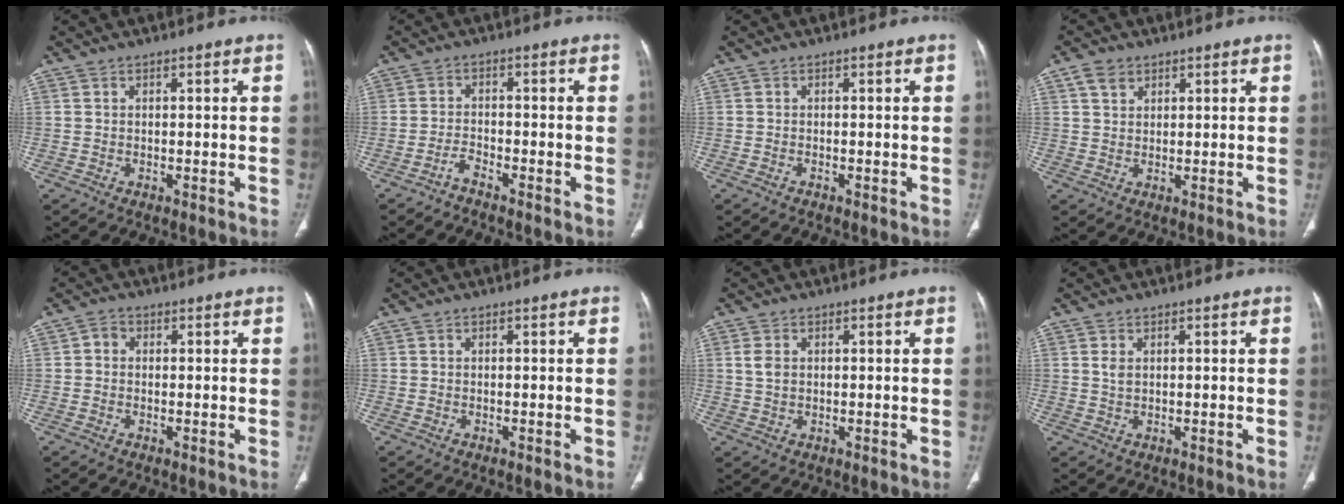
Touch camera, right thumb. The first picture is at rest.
{"total": 2.1, "force": [-2.0, 0.3, 0.8], "torque": [-0.019, 0.015, -0.041]}
{"total": 0.0}
{"total": 3.5, "force": [1.9, 2.4, 1.5], "torque": [-0.021, -0.004, 0.039]}
{"total": 1.9, "force": [0.1, 1.6, 1.0], "torque": [-0.006, 0.005, -0.005]}
{"total": 0.0}
{"total": 2.5, "force": [0.5, 1.8, 1.7], "torque": [-0.032, 0.000, 0.011]}
{"total": 1.3, "force": [0.4, 0.6, 1.0], "torque": [-0.019, 0.001, 0.011]}